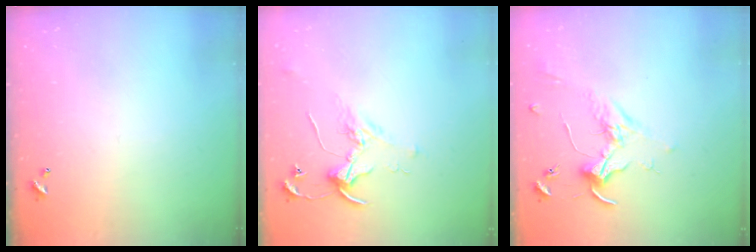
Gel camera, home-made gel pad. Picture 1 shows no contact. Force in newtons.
{"total": 2.1, "press": 2.1, "slide": 0.1}
{"total": 1.7, "press": 1.6, "slide": 0.7}